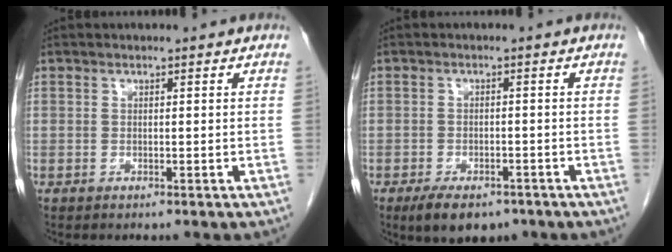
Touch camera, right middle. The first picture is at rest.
{"total": 6.7, "force": [-4.7, 3.1, 3.6], "torque": [-0.060, -0.005, -0.070]}